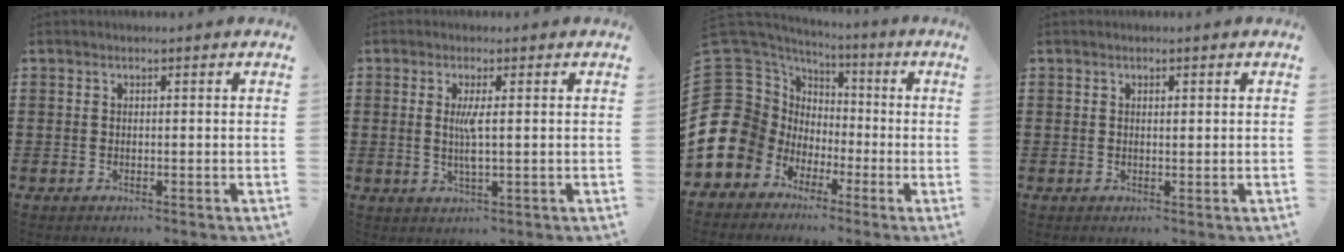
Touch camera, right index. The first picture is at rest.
{"total": 3.5, "force": [0.4, 0.2, 3.5], "torque": [-0.076, -0.008, 0.003]}
{"total": 15.9, "force": [-4.6, 14.3, 5.3], "torque": [-0.165, -0.010, -0.071]}
{"total": 0.6, "force": [0.4, 0.3, 0.4], "torque": [-0.008, 0.002, 0.008]}